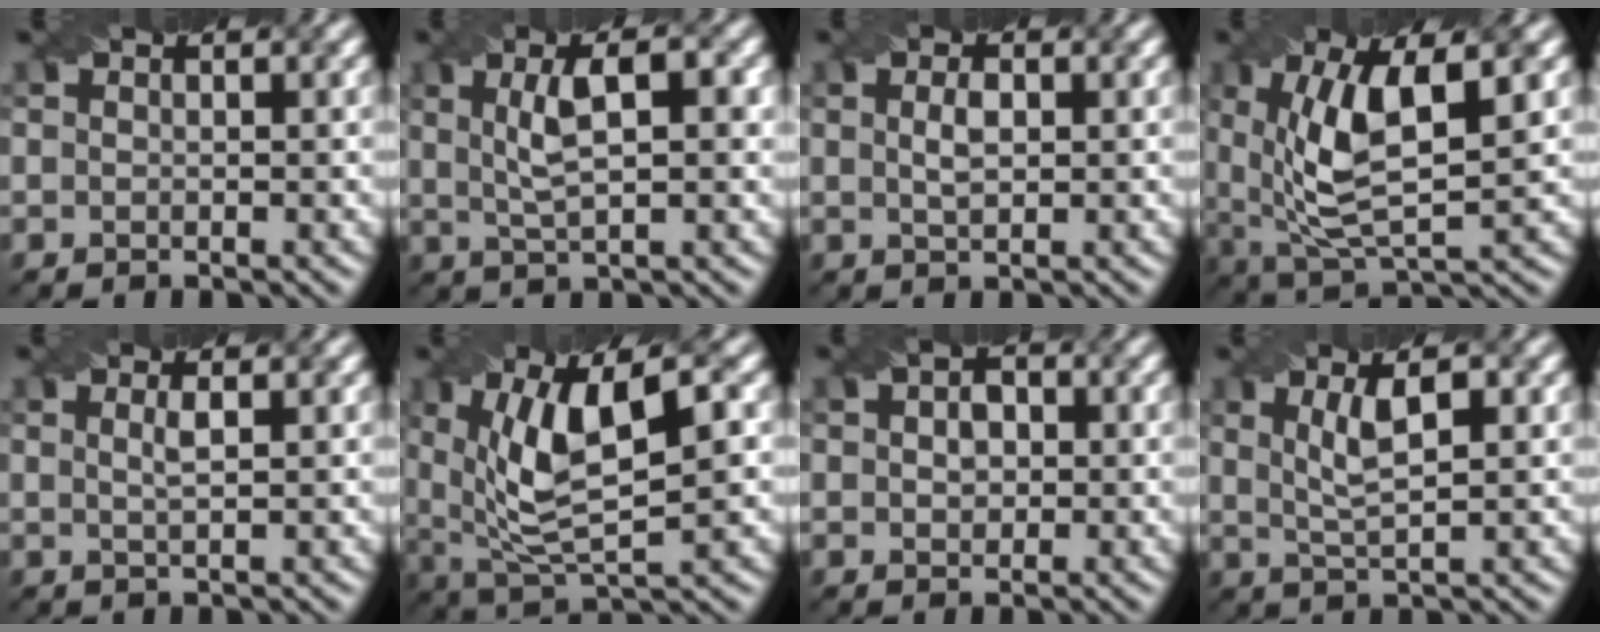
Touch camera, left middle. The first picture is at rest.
{"total": 5.0, "force": [1.2, 1.6, 4.6], "torque": [-0.081, 0.006, 0.023]}
{"total": 1.8, "force": [0.3, 0.9, 1.6], "torque": [-0.034, 0.001, 0.008]}
{"total": 9.0, "force": [1.8, 3.3, 8.1], "torque": [-0.165, -0.002, 0.033]}
{"total": 1.5, "force": [0.4, 0.4, 1.4], "torque": [-0.026, 0.003, 0.004]}
{"total": 9.2, "force": [2.0, 3.3, 8.3], "torque": [-0.163, 0.001, 0.037]}
{"total": 2.7, "force": [0.3, 2.1, 1.8], "torque": [-0.025, 0.005, 0.003]}
{"total": 3.9, "force": [1.1, 1.1, 3.6], "torque": [-0.071, 0.000, 0.024]}